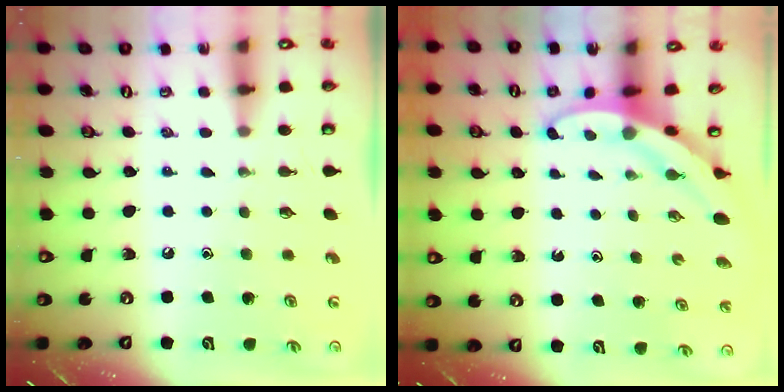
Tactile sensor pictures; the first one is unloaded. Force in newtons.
{"total": 3.6, "press": 3.6, "slide": 0.1}